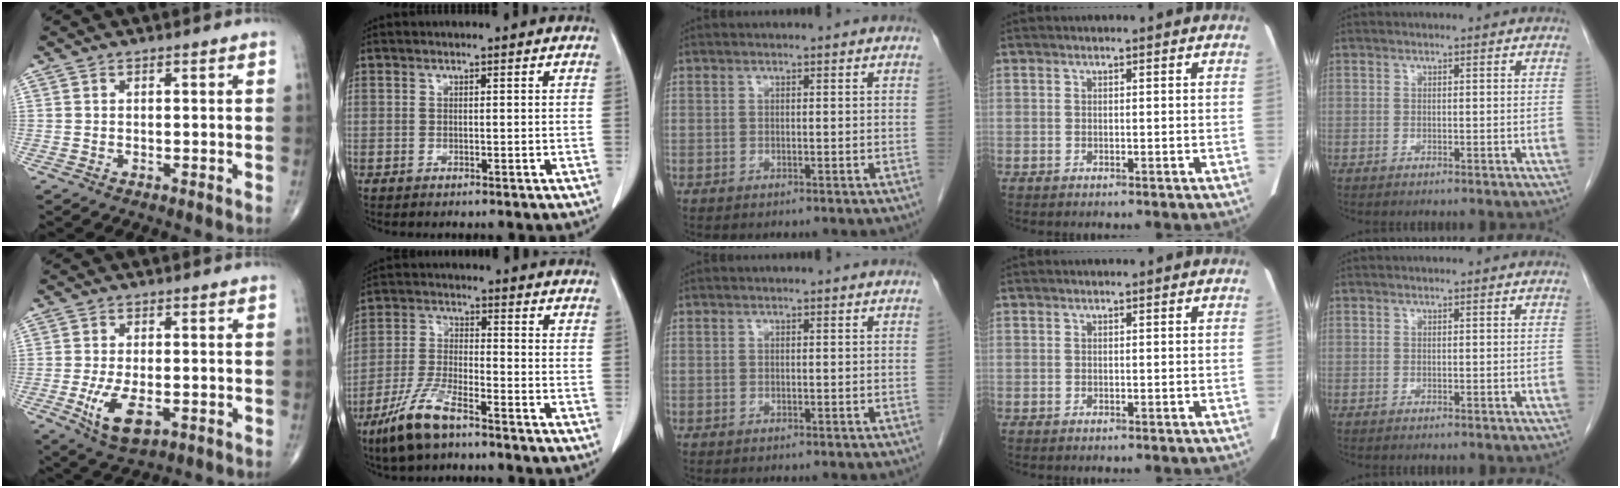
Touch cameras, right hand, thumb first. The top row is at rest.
{"thumb": {"total": 8.2, "force": [-2.5, 3.9, 6.7], "torque": [-0.126, -0.007, -0.035]}, "index": {"total": 8.7, "force": [-6.2, 1.8, 5.8], "torque": [-0.129, -0.017, -0.122]}}